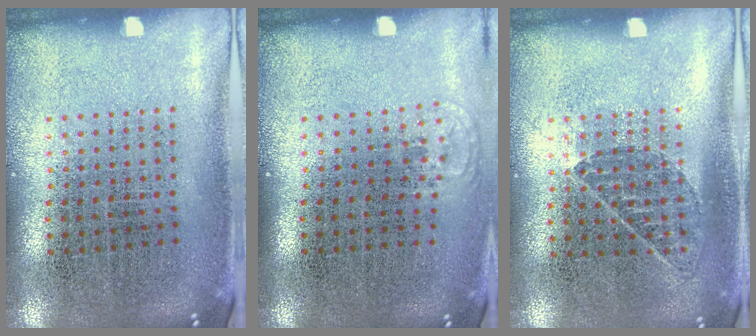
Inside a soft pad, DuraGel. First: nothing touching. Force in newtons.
{"total": 0.6, "press": 0.5, "slide": 0.3}
{"total": 0.9, "press": 0.7, "slide": 0.6}